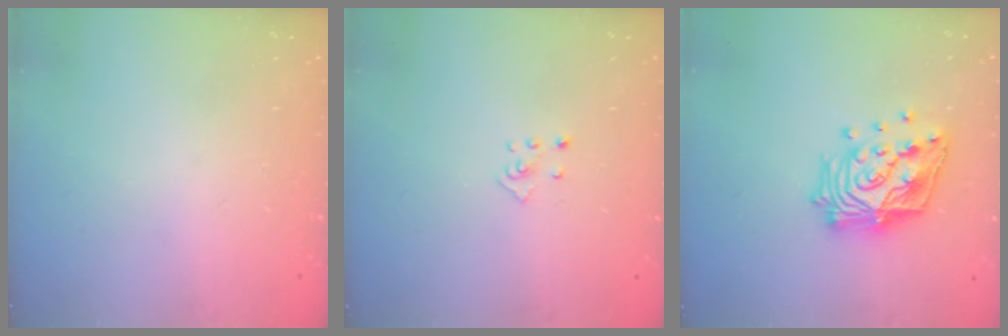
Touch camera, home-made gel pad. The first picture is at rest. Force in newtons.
{"total": 3.9, "press": 3.9, "slide": 0.2}
{"total": 18.8, "press": 18.7, "slide": 1.6}